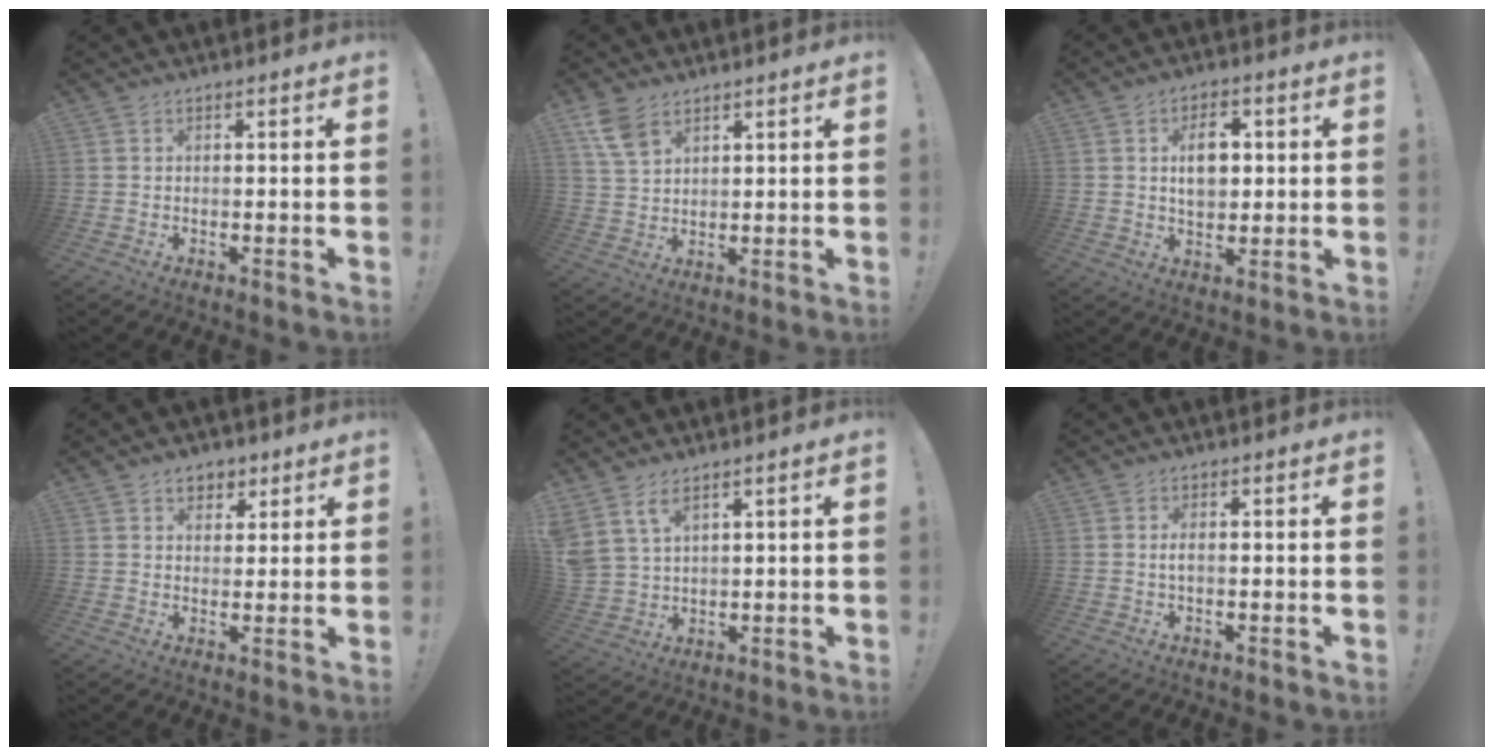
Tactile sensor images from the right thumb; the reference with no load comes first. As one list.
[{"total": 7.4, "force": [4.5, 4.1, 4.1], "torque": [-0.075, -0.013, 0.091]}, {"total": 8.4, "force": [1.3, 5.9, 5.9], "torque": [-0.091, 0.006, 0.019]}, {"total": 5.4, "force": [3.1, 4.2, 1.5], "torque": [-0.006, -0.016, 0.055]}, {"total": 6.5, "force": [4.7, 3.1, 3.3], "torque": [-0.071, -0.021, 0.095]}, {"total": 1.6, "force": [-0.2, 0.5, 1.6], "torque": [-0.026, 0.000, -0.004]}]